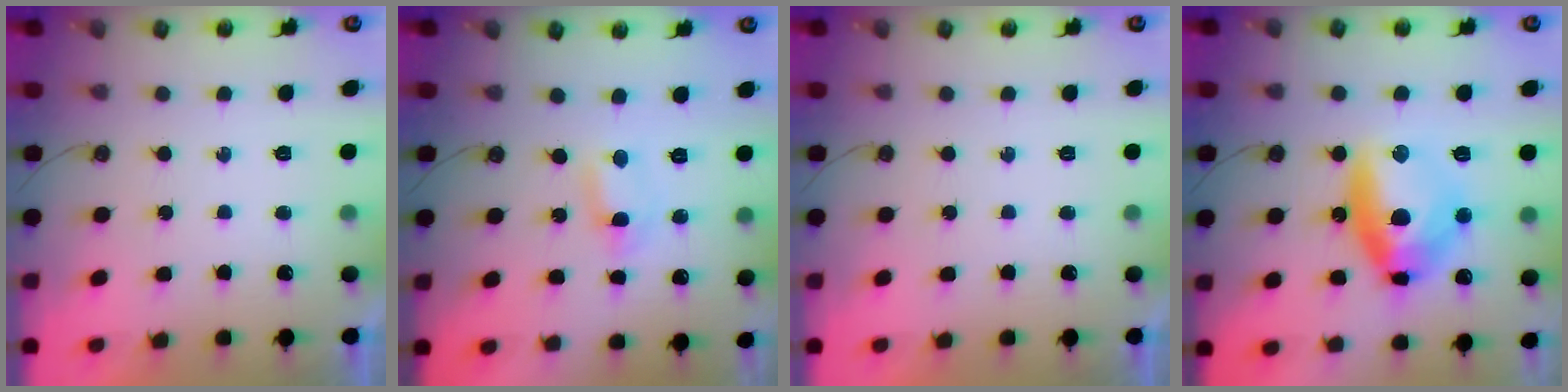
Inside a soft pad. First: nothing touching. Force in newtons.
{"total": 1.6, "press": 1.1, "slide": 1.1}
{"total": 0.0}
{"total": 13.3, "press": 13.2, "slide": 1.7}